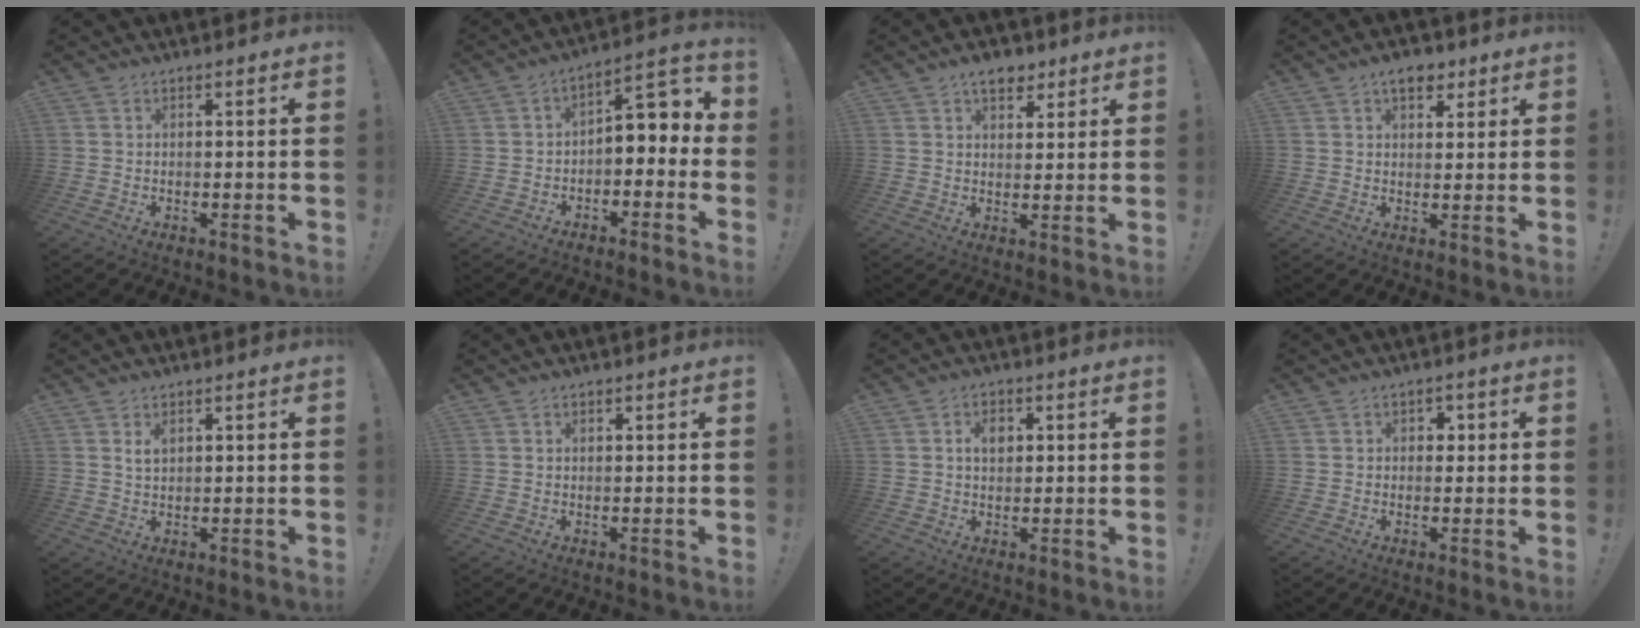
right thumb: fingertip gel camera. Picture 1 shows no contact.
{"total": 5.9, "force": [-0.4, 3.6, 4.6], "torque": [-0.054, -0.007, -0.008]}
{"total": 6.5, "force": [4.3, 4.0, 2.9], "torque": [-0.024, -0.017, 0.073]}
{"total": 6.4, "force": [3.9, 3.9, 3.2], "torque": [-0.027, -0.013, 0.066]}
{"total": 2.4, "force": [1.3, 1.2, 1.6], "torque": [-0.025, -0.003, 0.023]}
{"total": 0.8, "force": [0.6, 0.5, 0.3], "torque": [0.001, -0.002, 0.011]}
{"total": 3.8, "force": [0.8, 2.6, 2.6], "torque": [-0.040, 0.004, 0.010]}
{"total": 2.3, "force": [0.3, 2.2, 0.8], "torque": [0.003, 0.001, -0.001]}